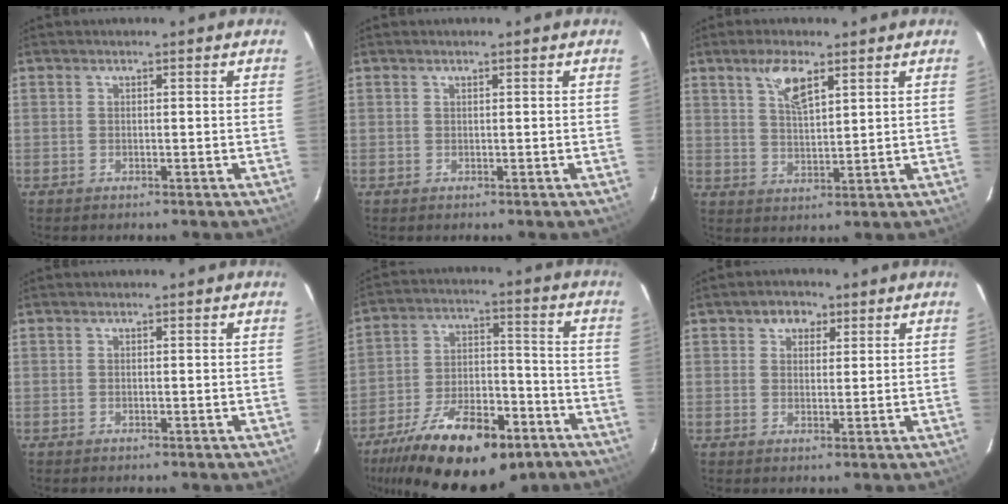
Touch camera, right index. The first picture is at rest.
{"total": 0.0}
{"total": 6.1, "force": [3.6, 1.9, 4.5], "torque": [-0.083, 0.004, 0.070]}
{"total": 0.0}
{"total": 23.1, "force": [-14.8, 10.2, 14.4], "torque": [-0.264, -0.005, -0.223]}
{"total": 3.6, "force": [1.8, 2.9, 1.3], "torque": [-0.012, 0.011, 0.027]}